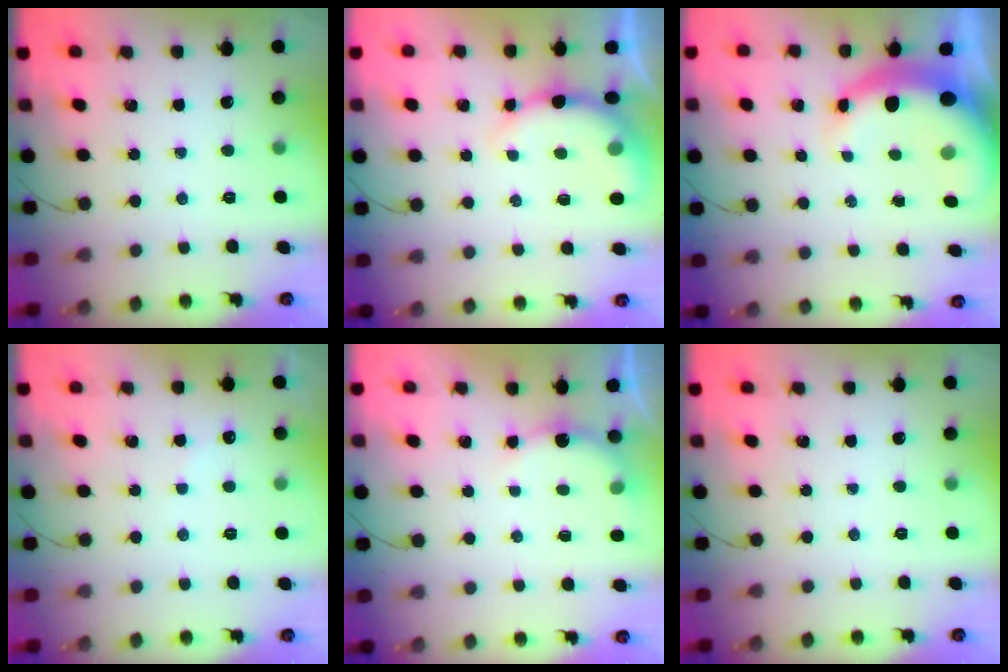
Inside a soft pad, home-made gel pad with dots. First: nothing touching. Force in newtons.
{"total": 8.5, "press": 8.3, "slide": 1.5}
{"total": 7.1, "press": 6.9, "slide": 1.7}
{"total": 5.3, "press": 5.2, "slide": 1.0}
{"total": 3.8, "press": 3.8, "slide": 0.4}
{"total": 0.0}